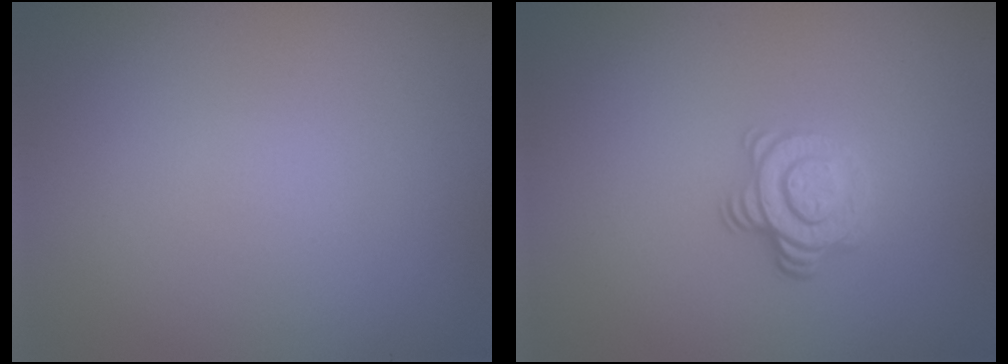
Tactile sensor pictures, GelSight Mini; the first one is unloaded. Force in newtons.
{"total": 3.9, "press": 2.7, "slide": 2.8}